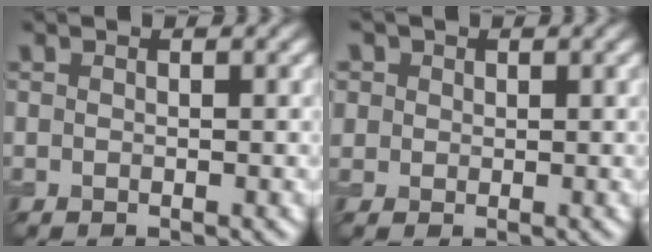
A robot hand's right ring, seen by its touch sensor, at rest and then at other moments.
{"total": 2.9, "force": [1.4, 2.3, 0.9], "torque": [-0.027, 0.008, 0.024]}